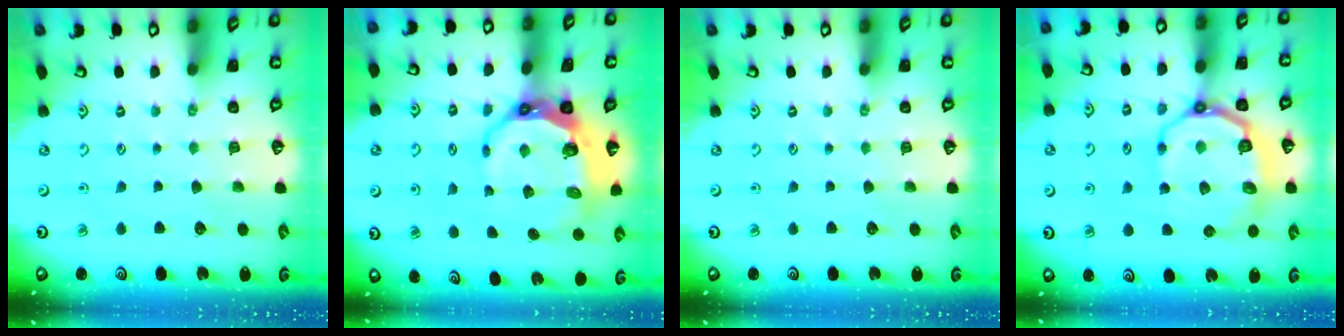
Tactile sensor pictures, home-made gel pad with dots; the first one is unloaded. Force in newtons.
{"total": 12.1, "press": 11.3, "slide": 4.1}
{"total": 0.0}
{"total": 14.4, "press": 14.1, "slide": 3.0}